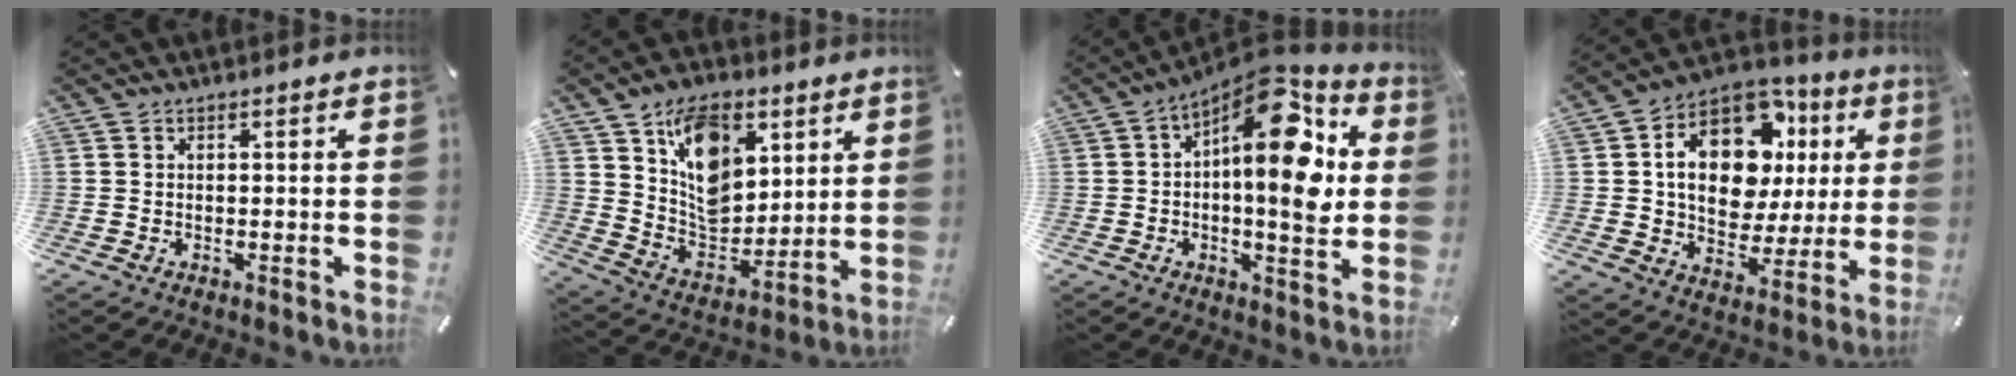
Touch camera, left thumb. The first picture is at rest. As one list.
[{"total": 14.0, "force": [6.5, 10.3, 6.9], "torque": [-0.107, -0.036, 0.127]}, {"total": 18.8, "force": [5.6, 8.3, 16.0], "torque": [-0.218, -0.044, 0.085]}, {"total": 18.1, "force": [5.7, 12.3, 12.0], "torque": [-0.197, -0.027, 0.103]}]